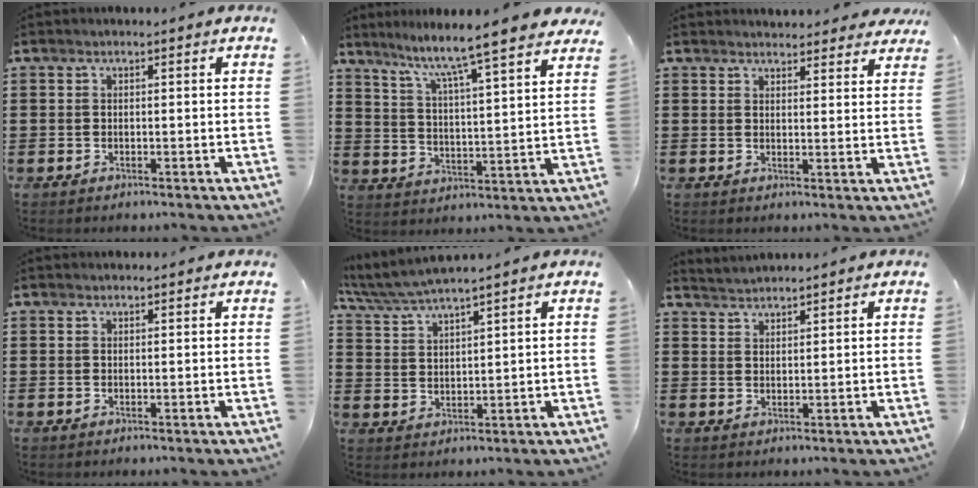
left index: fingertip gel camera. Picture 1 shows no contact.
{"total": 6.9, "force": [6.1, -1.1, 3.2], "torque": [-0.087, -0.051, 0.093]}
{"total": 3.4, "force": [3.3, 0.6, 0.4], "torque": [-0.002, -0.014, 0.060]}
{"total": 0.7, "force": [0.6, 0.1, 0.2], "torque": [-0.004, 0.001, 0.013]}
{"total": 4.7, "force": [4.3, -0.2, 1.8], "torque": [-0.050, -0.019, 0.076]}
{"total": 1.9, "force": [1.9, -0.2, -0.3], "torque": [0.000, 0.001, 0.038]}